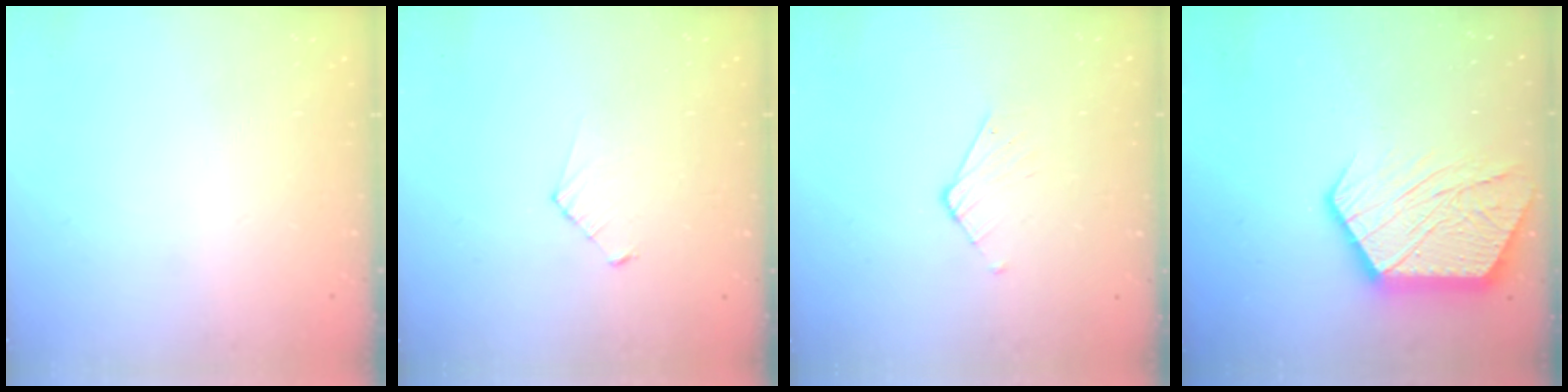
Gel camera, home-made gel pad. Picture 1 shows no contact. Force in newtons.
{"total": 4.5, "press": 4.5, "slide": 0.4}
{"total": 4.1, "press": 4.1, "slide": 0.4}
{"total": 16.0, "press": 16.0, "slide": 1.1}